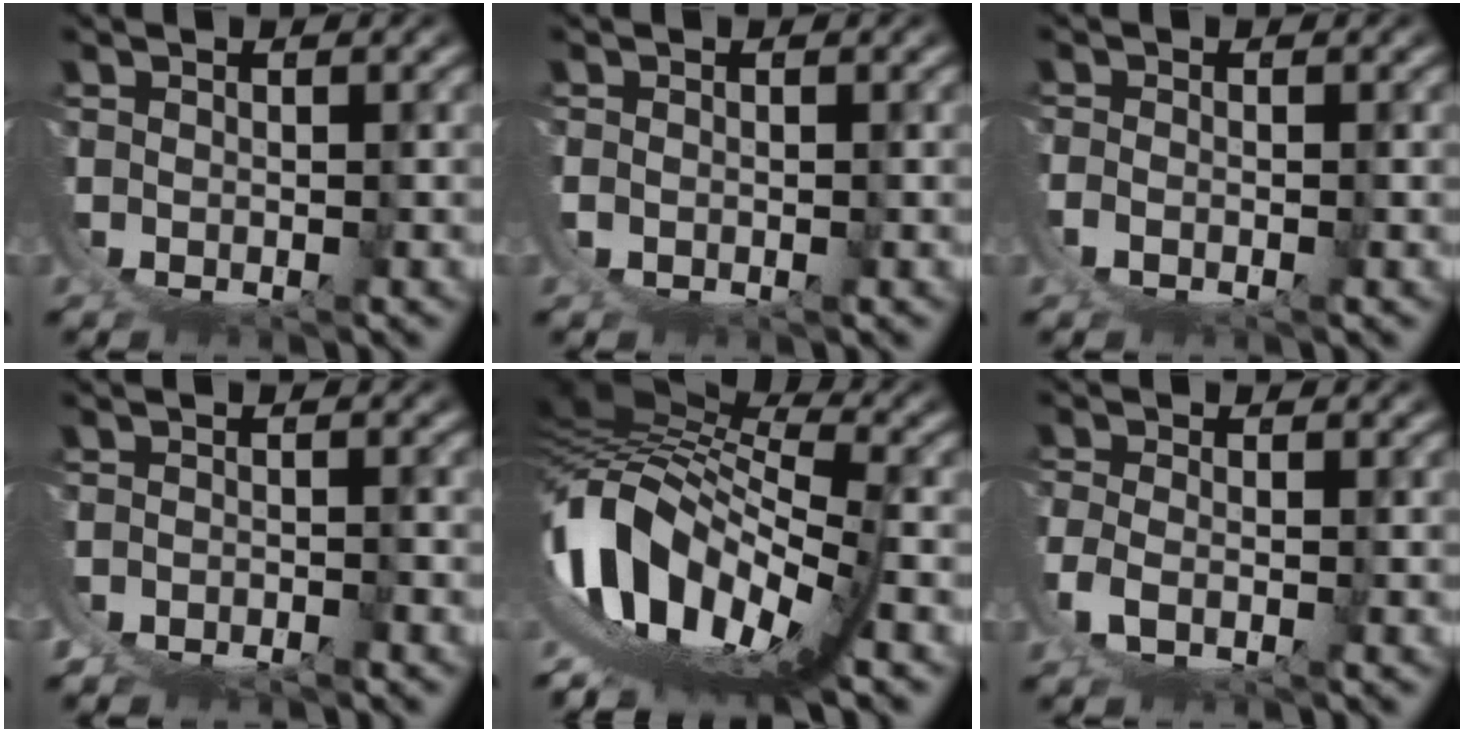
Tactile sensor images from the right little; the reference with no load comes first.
{"total": 0.6, "force": [0.2, 0.5, 0.3], "torque": [-0.010, 0.002, 0.001]}
{"total": 1.6, "force": [-0.1, 0.9, 1.4], "torque": [-0.038, -0.007, 0.002]}
{"total": 5.0, "force": [-1.8, 4.2, 1.9], "torque": [-0.060, -0.018, -0.027]}
{"total": 17.1, "force": [0.4, 10.2, 13.7], "torque": [-0.271, -0.029, 0.024]}
{"total": 2.8, "force": [0.6, 1.7, 2.2], "torque": [-0.075, -0.019, 0.020]}